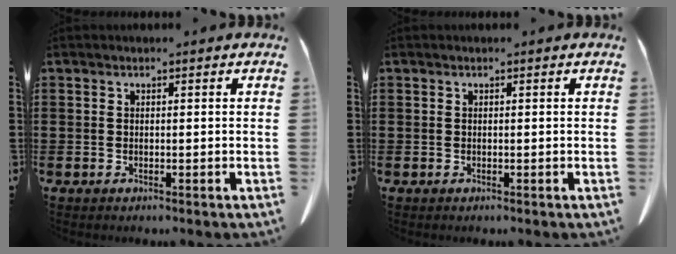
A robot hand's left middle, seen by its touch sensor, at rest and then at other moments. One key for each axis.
{"total": 0.0}